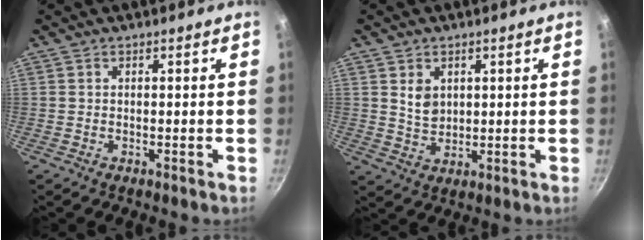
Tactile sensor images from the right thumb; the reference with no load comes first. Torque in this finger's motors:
{"motor_torque": [0.67, 0.57, -0.04, -0.62, 0.03]}